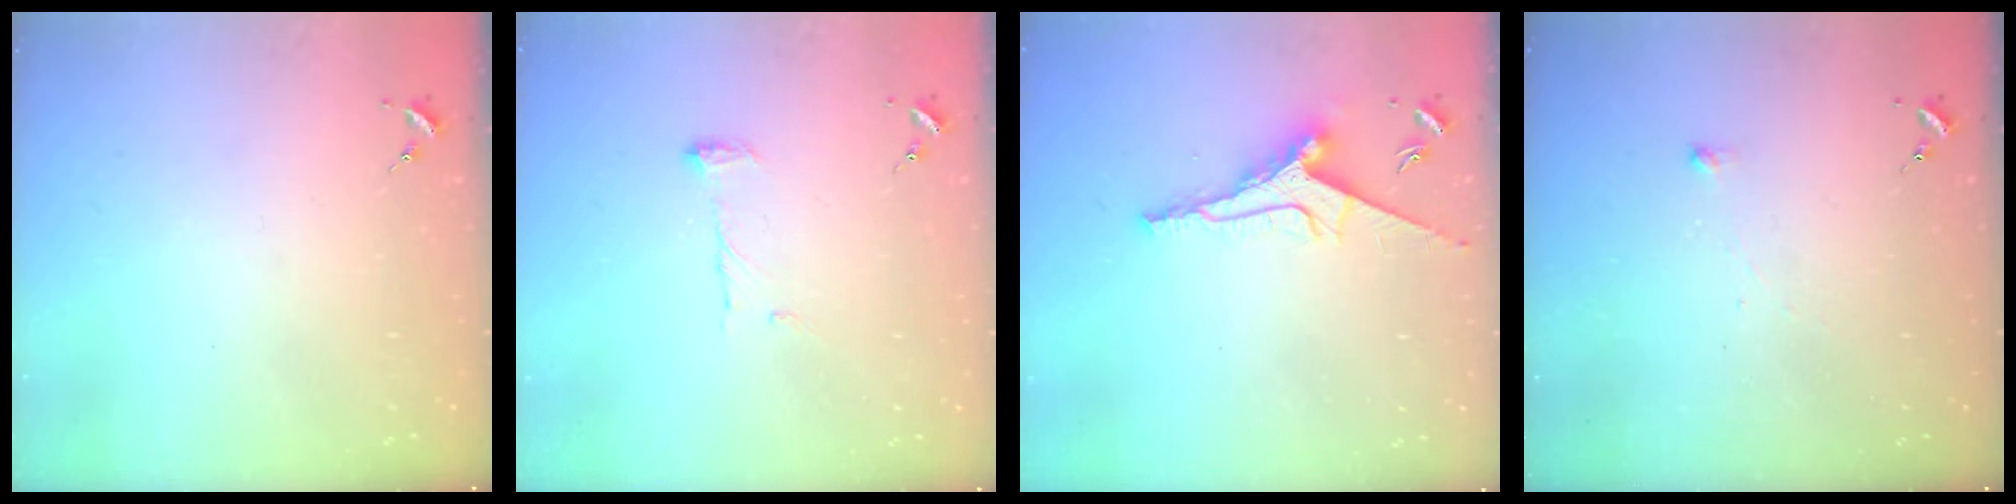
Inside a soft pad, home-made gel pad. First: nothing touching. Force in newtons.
{"total": 7.6, "press": 7.6, "slide": 0.6}
{"total": 9.9, "press": 9.9, "slide": 0.4}
{"total": 2.5, "press": 2.5, "slide": 0.5}